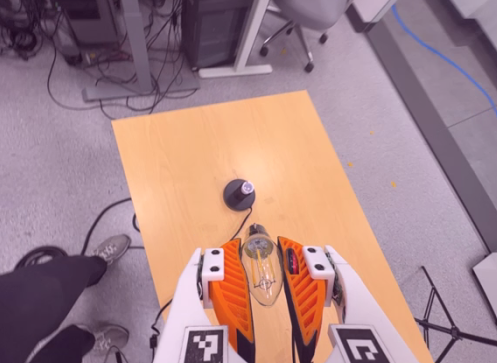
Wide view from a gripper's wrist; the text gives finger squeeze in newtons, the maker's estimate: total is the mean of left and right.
{"total": 22.8, "left": 25.8, "right": 19.8}